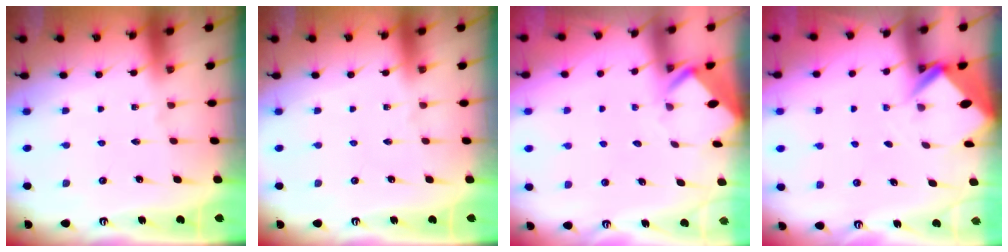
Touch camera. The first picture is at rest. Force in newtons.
{"total": 0.0}
{"total": 3.6, "press": 3.5, "slide": 0.2}
{"total": 2.6, "press": 2.6, "slide": 0.1}